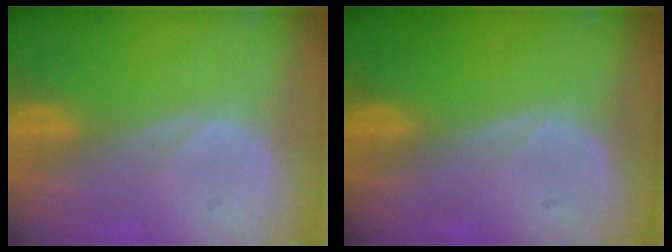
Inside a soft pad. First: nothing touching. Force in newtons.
{"total": 0.0}